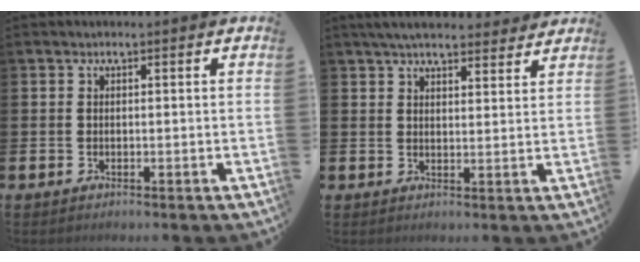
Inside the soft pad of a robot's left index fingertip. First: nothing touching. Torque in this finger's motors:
{"motor_torque": [1.05, -1.09, 0.70, 0.20]}